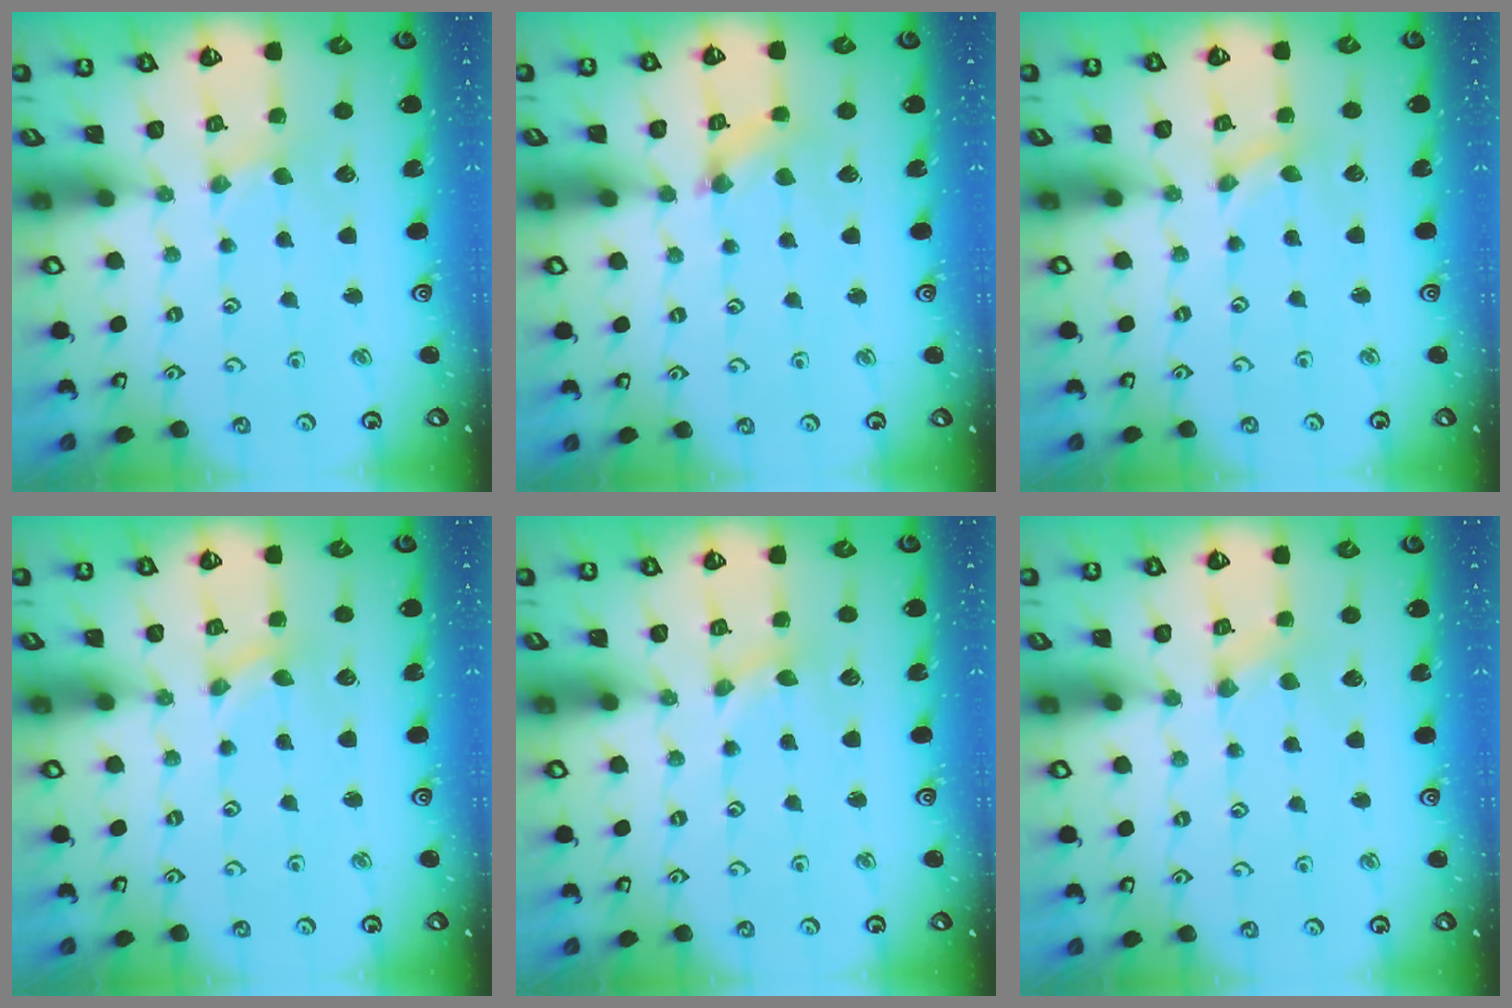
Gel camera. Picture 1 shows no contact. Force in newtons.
{"total": 1.5, "press": 1.5, "slide": 0.3}
{"total": 0.0}
{"total": 0.0}
{"total": 0.7, "press": 0.7, "slide": 0.1}
{"total": 1.4, "press": 1.4, "slide": 0.3}